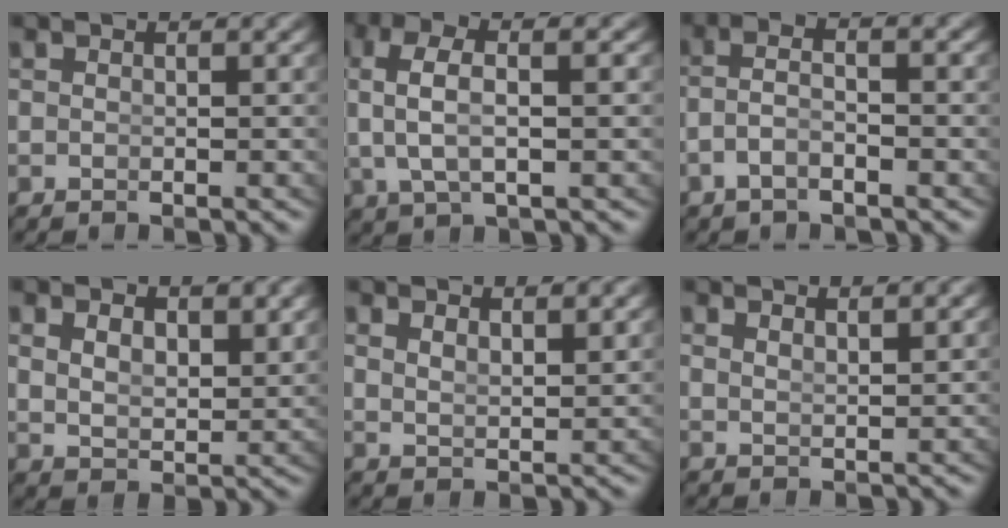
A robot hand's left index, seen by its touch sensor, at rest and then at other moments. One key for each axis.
{"total": 4.7, "fx": 1.2, "fy": 1.7, "fz": 4.3, "tx": -0.090, "ty": 0.005, "tz": 0.028}
{"total": 2.8, "fx": -1.4, "fy": 0.7, "fz": 2.3, "tx": -0.051, "ty": -0.011, "tz": -0.019}
{"total": 3.1, "fx": 1.7, "fy": 1.4, "fz": 2.1, "tx": -0.045, "ty": -0.022, "tz": 0.044}
{"total": 2.3, "fx": 2.1, "fy": -0.1, "fz": 0.9, "tx": -0.020, "ty": -0.016, "tz": 0.050}
{"total": 2.2, "fx": 2.1, "fy": -0.5, "fz": 0.6, "tx": -0.008, "ty": -0.011, "tz": 0.047}